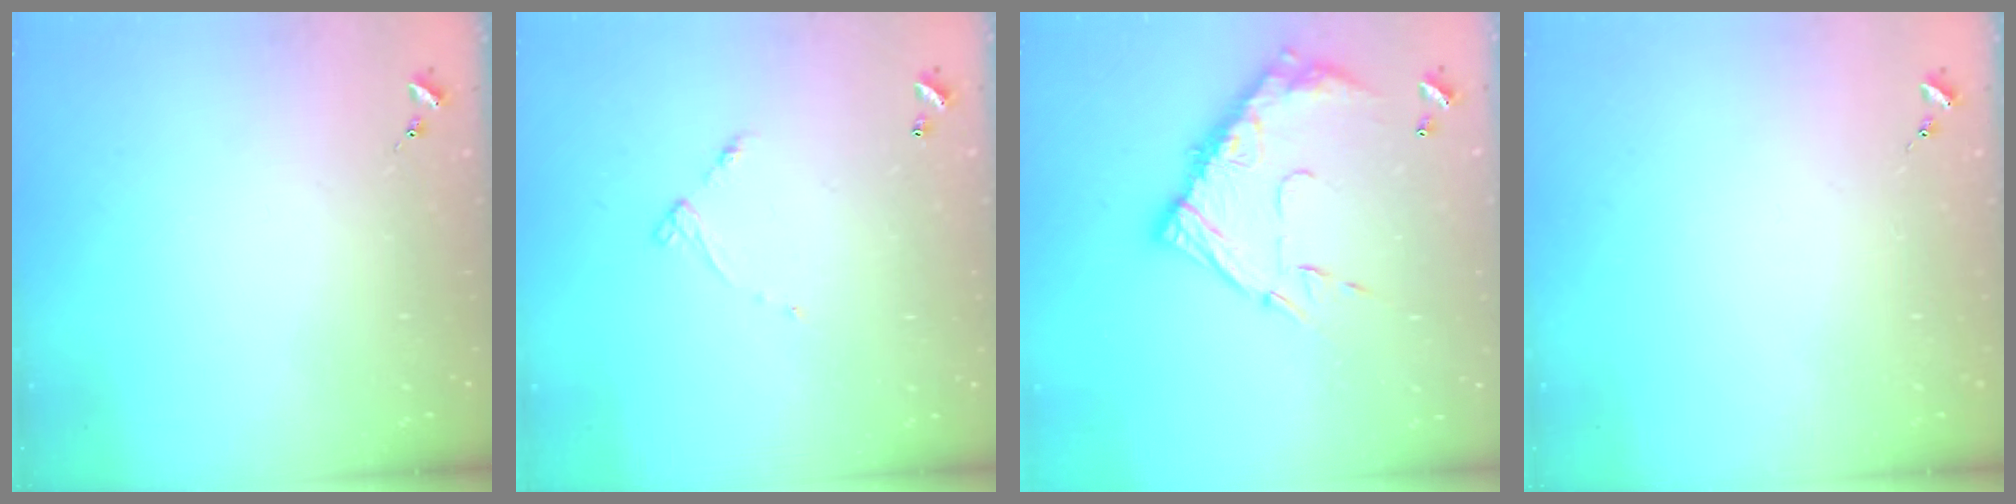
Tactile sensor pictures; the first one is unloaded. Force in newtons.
{"total": 4.2, "press": 4.2, "slide": 0.2}
{"total": 16.0, "press": 15.9, "slide": 1.4}
{"total": 0.0}